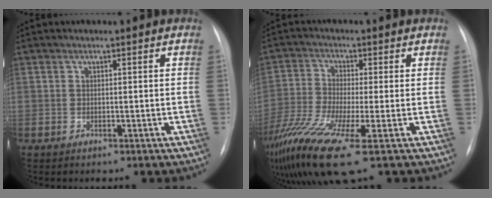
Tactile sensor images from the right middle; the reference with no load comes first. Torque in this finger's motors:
{"motor_torque": [1.44, -0.70, 0.88, 0.21]}